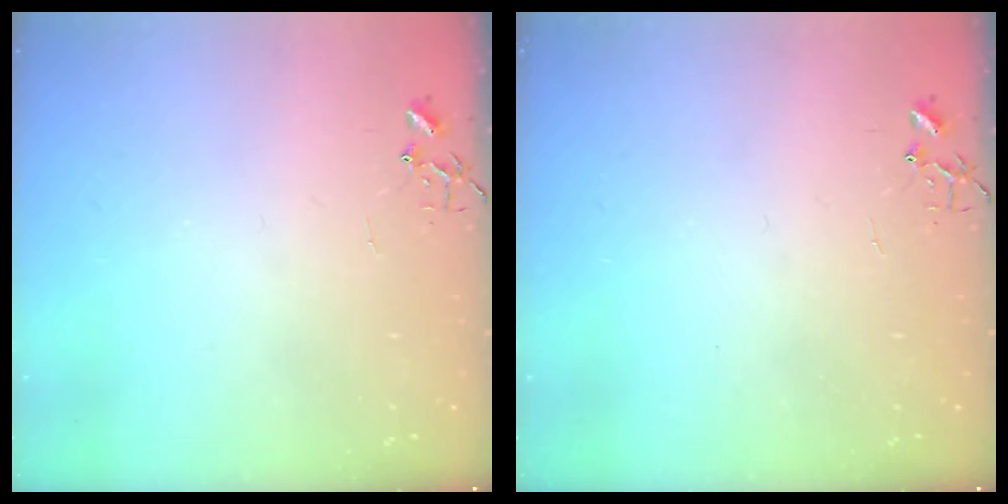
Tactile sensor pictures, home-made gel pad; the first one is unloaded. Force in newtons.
{"total": 0.0}